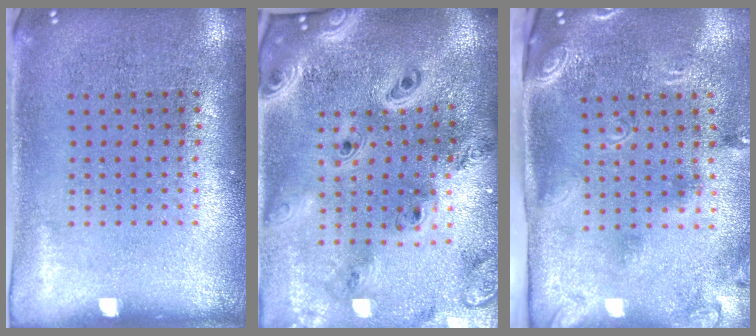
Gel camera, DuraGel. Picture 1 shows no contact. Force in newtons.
{"total": 4.0, "press": 3.0, "slide": 2.6}
{"total": 2.7, "press": 1.8, "slide": 2.1}